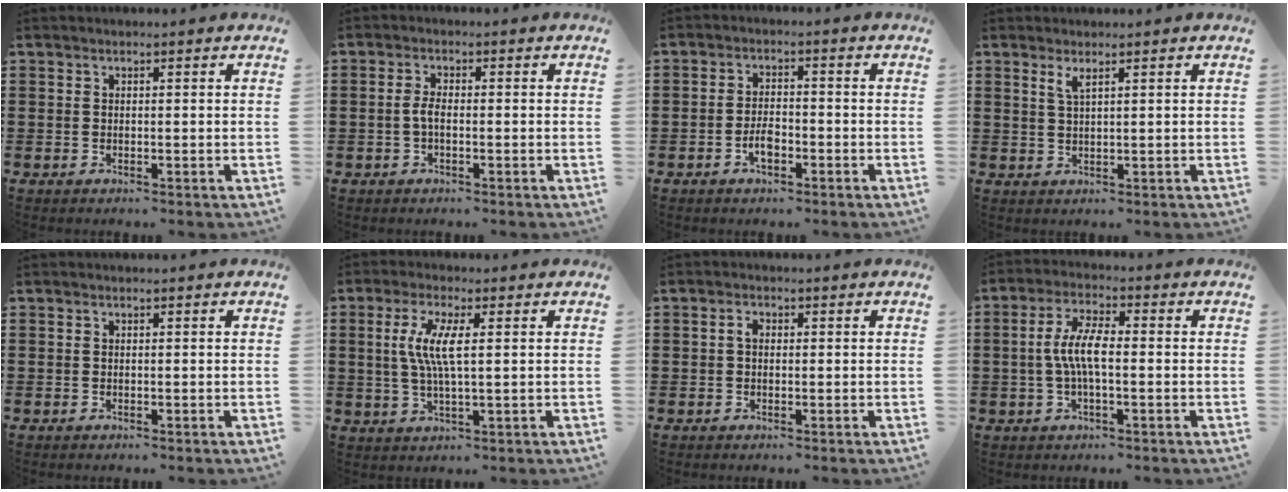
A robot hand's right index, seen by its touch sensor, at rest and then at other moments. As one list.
[{"total": 2.3, "force": [-0.5, 0.8, 2.1], "torque": [-0.054, -0.004, -0.014]}, {"total": 3.4, "force": [-1.6, 1.5, 2.6], "torque": [-0.054, 0.003, -0.031]}, {"total": 2.0, "force": [1.3, 0.3, 1.5], "torque": [-0.033, 0.001, 0.023]}, {"total": 0.0}, {"total": 6.2, "force": [1.0, 1.2, 6.0], "torque": [-0.130, -0.006, 0.011]}, {"total": 1.5, "force": [0.0, 1.0, 1.2], "torque": [-0.024, 0.006, 0.000]}, {"total": 6.3, "force": [-0.5, 1.9, 6.0], "torque": [-0.128, 0.000, -0.016]}]